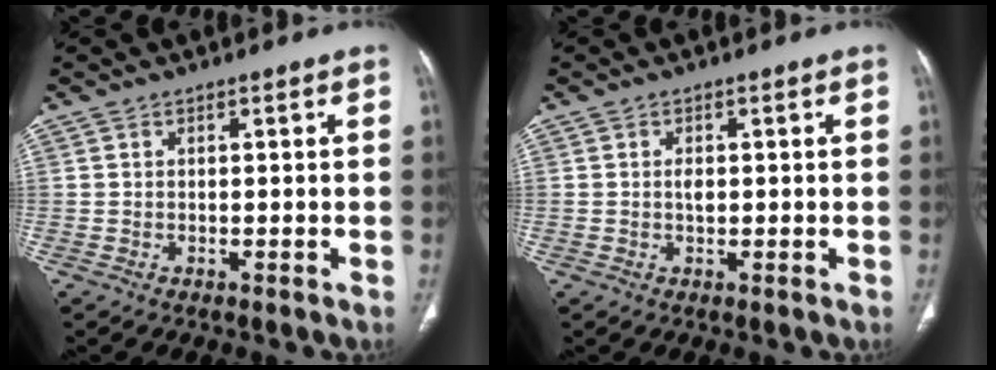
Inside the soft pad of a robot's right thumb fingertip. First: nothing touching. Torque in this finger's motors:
{"motor_torque": [0.06, 0.53, 0.00, -0.42, 0.00]}